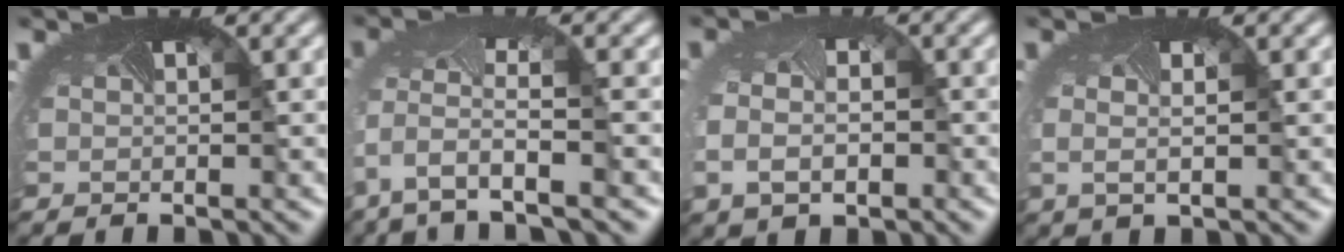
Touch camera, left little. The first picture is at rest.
{"total": 4.8, "force": [-2.5, 1.7, 3.7], "torque": [-0.111, -0.024, -0.042]}
{"total": 4.0, "force": [-1.0, 2.9, 2.6], "torque": [-0.073, -0.026, -0.006]}
{"total": 1.0, "force": [-0.1, 0.3, 1.0], "torque": [-0.030, -0.009, 0.003]}